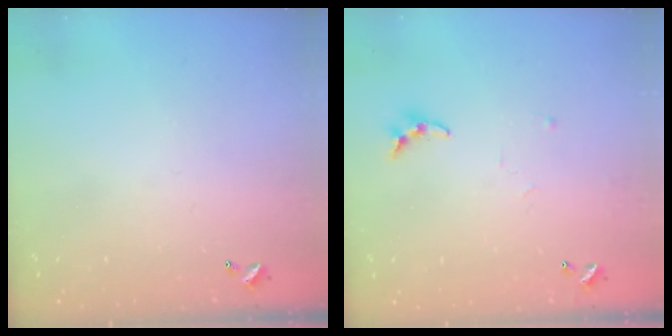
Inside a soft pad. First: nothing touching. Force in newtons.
{"total": 7.0, "press": 7.0, "slide": 0.4}